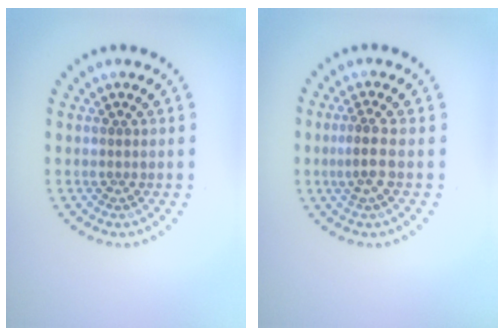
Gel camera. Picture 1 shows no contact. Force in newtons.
{"total": 2.0, "press": 1.8, "slide": 0.9}